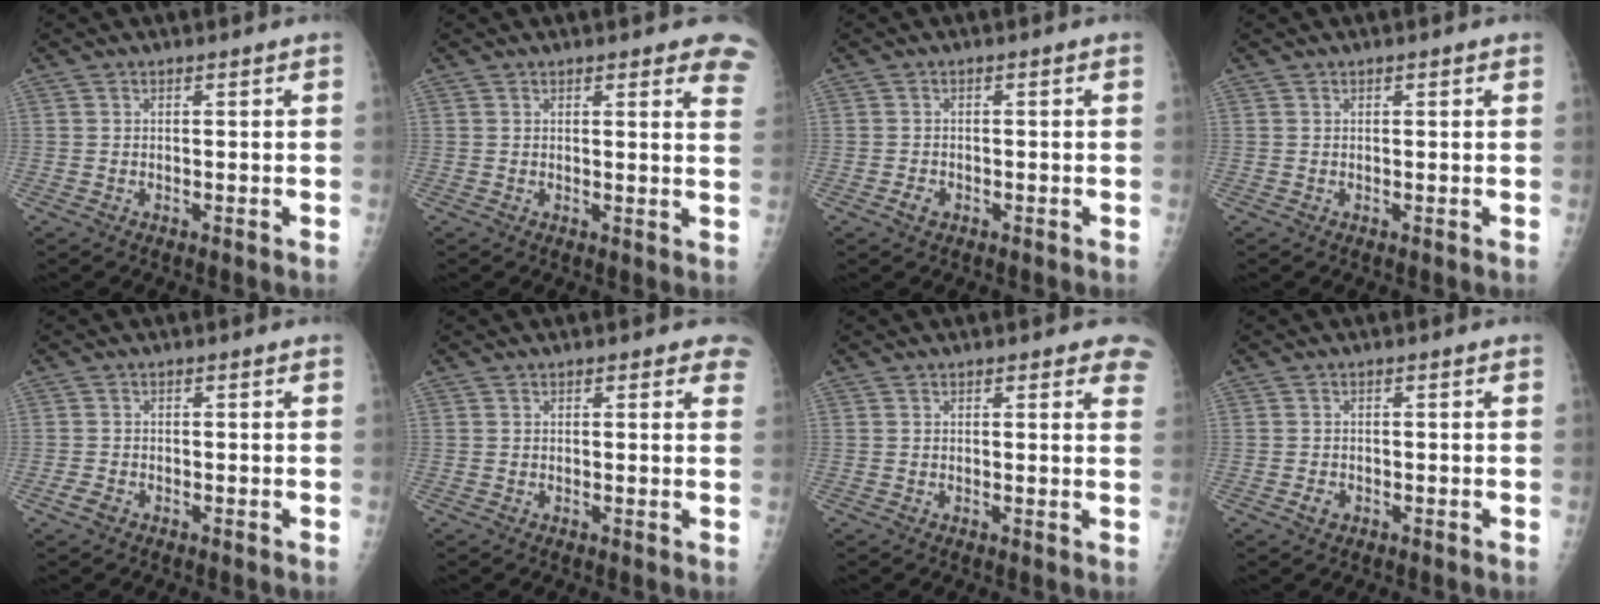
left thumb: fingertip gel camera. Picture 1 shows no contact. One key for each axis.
{"total": 7.6, "fx": 5.8, "fy": 2.1, "fz": 4.5, "tx": -0.022, "ty": -0.022, "tz": 0.046}
{"total": 1.5, "fx": -0.9, "fy": 1.0, "fz": 0.6, "tx": -0.010, "ty": 0.003, "tz": -0.015}
{"total": 0.7, "fx": 0.4, "fy": 0.3, "fz": 0.5, "tx": -0.006, "ty": 0.001, "tz": 0.004}
{"total": 1.6, "fx": -1.1, "fy": 1.0, "fz": 0.7, "tx": -0.015, "ty": 0.002, "tz": -0.021}
{"total": 3.2, "fx": 2.3, "fy": 1.6, "fz": 1.6, "tx": 0.014, "ty": -0.004, "tz": 0.013}
{"total": 4.8, "fx": 3.5, "fy": 1.9, "fz": 2.6, "tx": 0.003, "ty": -0.009, "tz": 0.023}
{"total": 1.5, "fx": -0.8, "fy": 1.1, "fz": 0.6, "tx": -0.009, "ty": 0.003, "tz": -0.013}